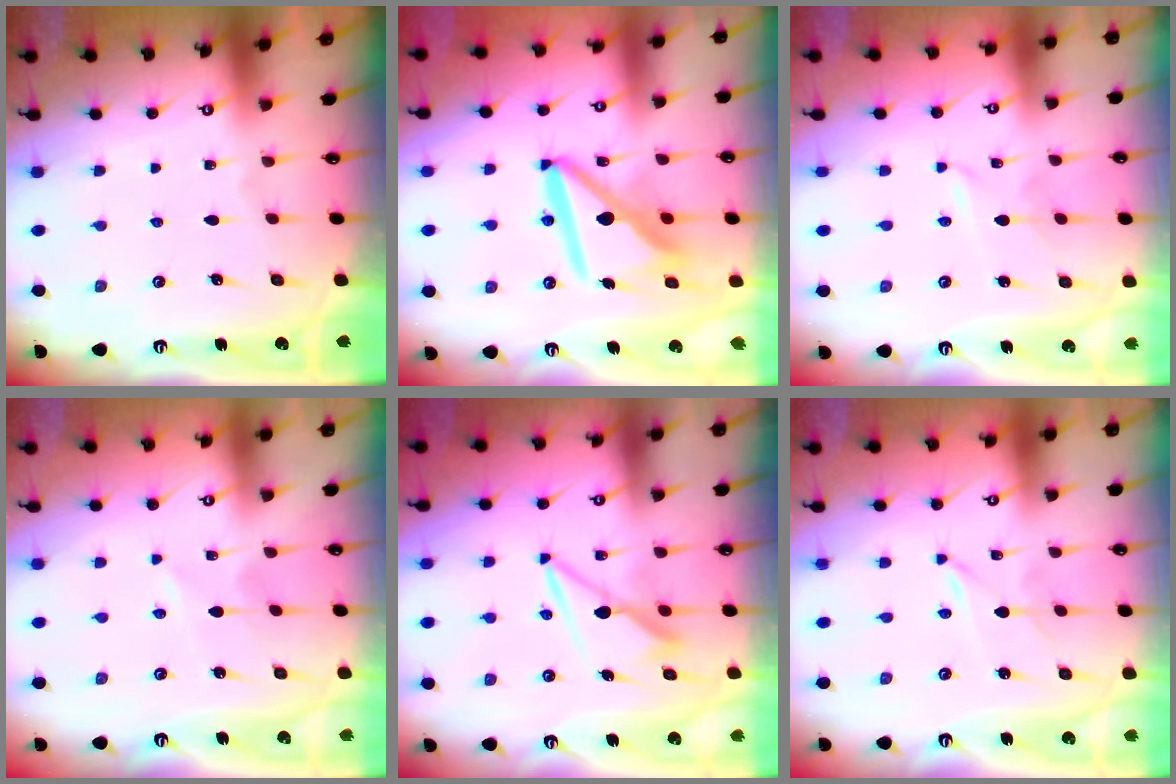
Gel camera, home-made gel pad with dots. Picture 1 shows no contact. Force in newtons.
{"total": 13.2, "press": 13.1, "slide": 1.7}
{"total": 2.3, "press": 2.3, "slide": 0.2}
{"total": 2.1, "press": 2.1, "slide": 0.2}
{"total": 8.6, "press": 8.5, "slide": 1.1}
{"total": 0.6, "press": 0.5, "slide": 0.1}